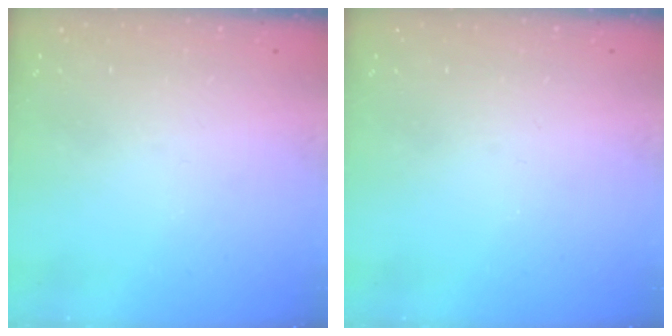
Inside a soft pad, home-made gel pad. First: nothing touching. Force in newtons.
{"total": 0.0}